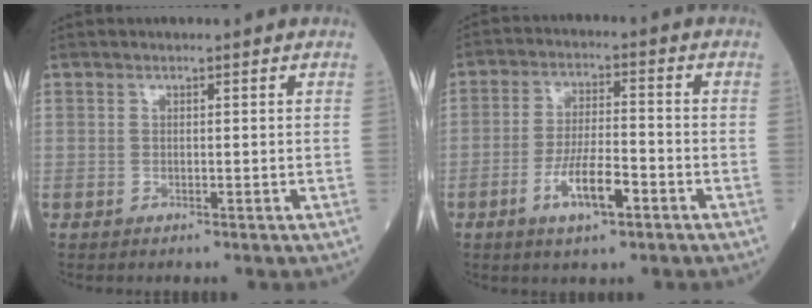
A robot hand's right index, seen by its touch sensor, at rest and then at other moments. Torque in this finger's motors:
{"motor_torque": [0.78, 0.03, 0.47, 0.12]}